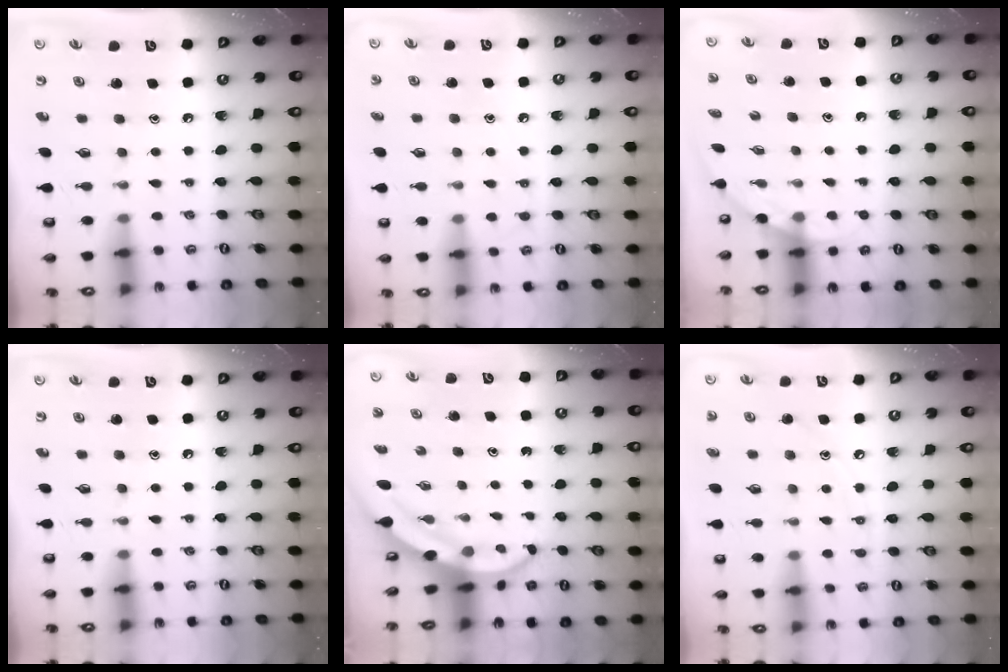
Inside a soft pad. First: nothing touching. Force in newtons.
{"total": 6.7, "press": 6.6, "slide": 0.9}
{"total": 1.8, "press": 1.8, "slide": 0.1}
{"total": 0.0}
{"total": 4.4, "press": 4.4, "slide": 0.4}
{"total": 5.5, "press": 5.5, "slide": 0.5}